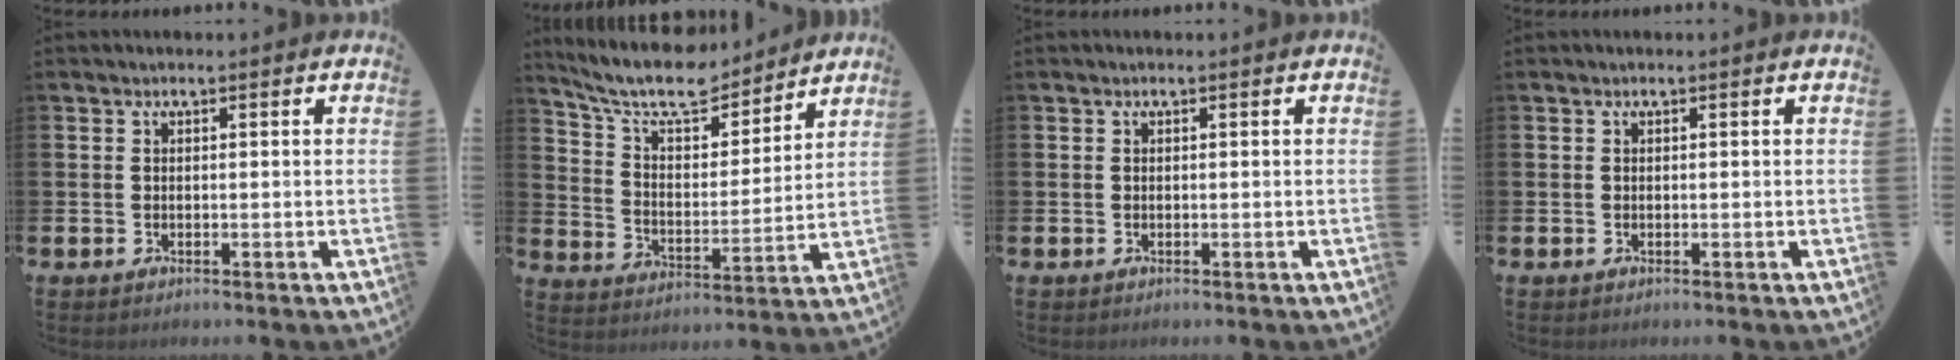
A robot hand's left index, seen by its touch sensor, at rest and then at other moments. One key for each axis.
{"total": 10.2, "fx": 9.1, "fy": 2.8, "fz": 3.7, "tx": -0.104, "ty": -0.059, "tz": 0.158}
{"total": 0.0}
{"total": 0.0}